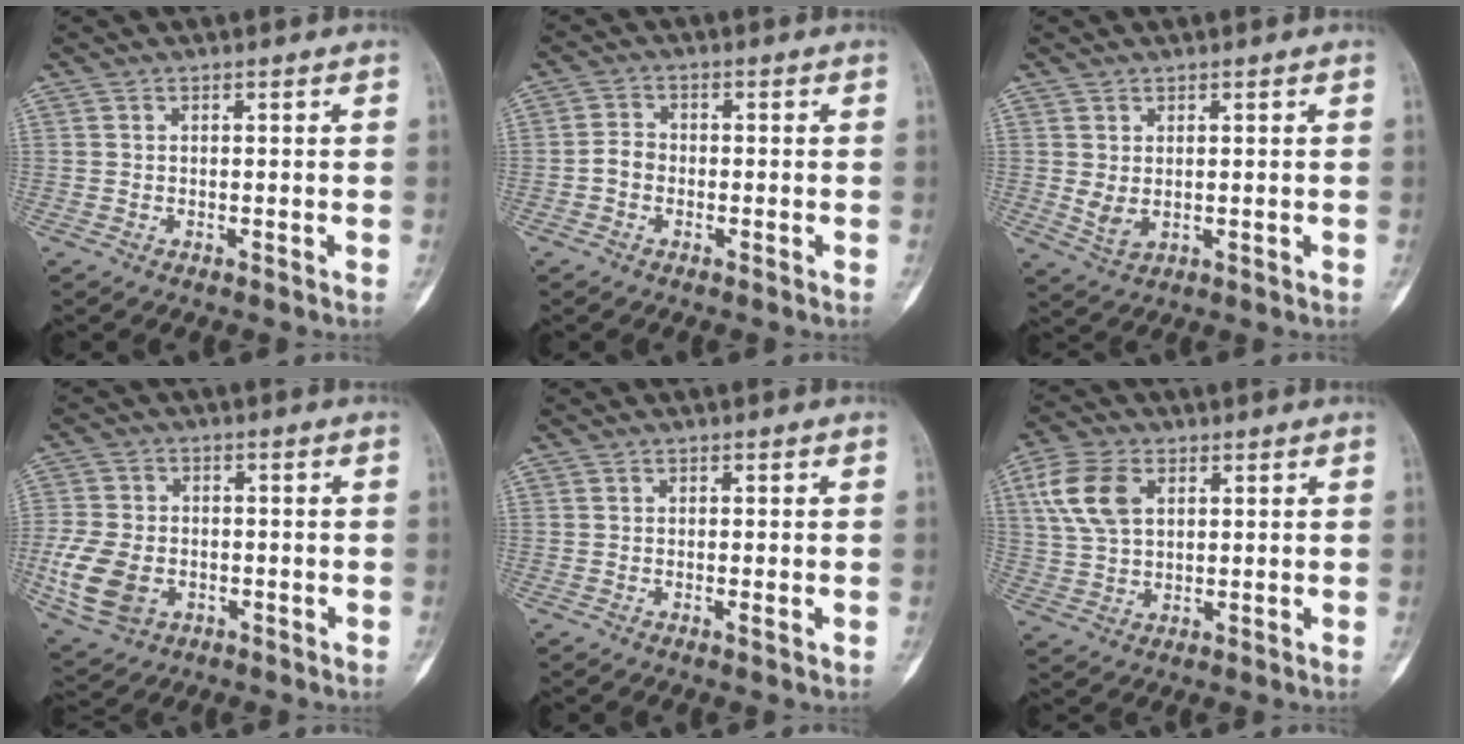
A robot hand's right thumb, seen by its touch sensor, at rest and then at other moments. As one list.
[{"total": 2.7, "force": [-0.9, 2.1, 1.4], "torque": [-0.018, 0.010, -0.023]}, {"total": 3.2, "force": [0.4, 1.9, 2.5], "torque": [-0.043, -0.005, 0.019]}, {"total": 11.5, "force": [-3.0, 8.2, 7.4], "torque": [-0.151, 0.002, -0.051]}, {"total": 0.9, "force": [-0.2, 0.2, 0.9], "torque": [-0.013, -0.002, -0.004]}, {"total": 9.7, "force": [3.2, 6.1, 6.7], "torque": [-0.134, 0.003, 0.062]}]